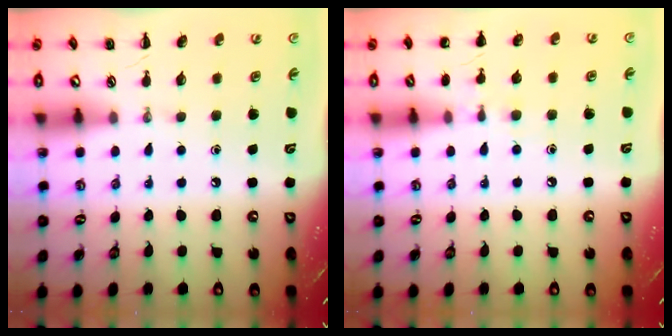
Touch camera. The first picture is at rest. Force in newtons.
{"total": 5.1, "press": 4.9, "slide": 1.5}